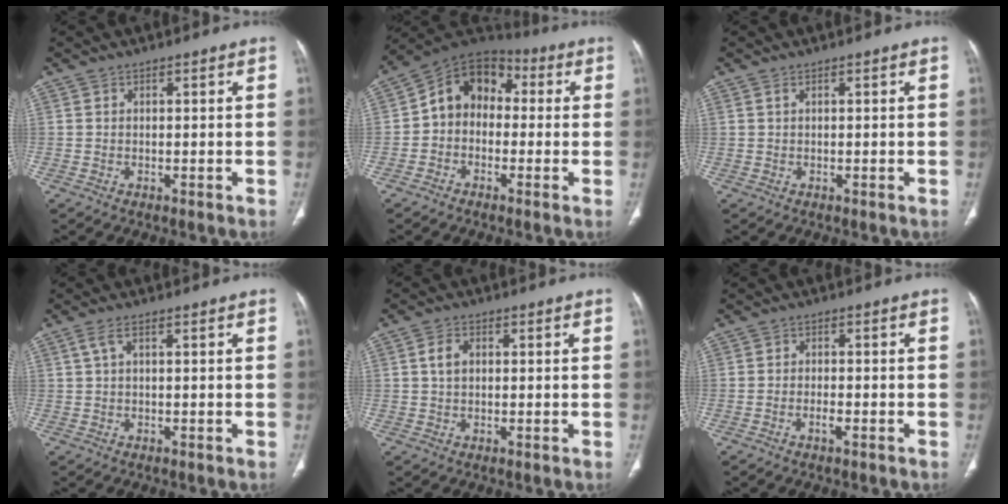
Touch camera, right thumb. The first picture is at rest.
{"total": 10.6, "force": [-0.1, 8.4, 6.5], "torque": [-0.076, 0.043, -0.022]}
{"total": 0.6, "force": [0.3, 0.1, 0.4], "torque": [-0.013, 0.005, 0.009]}
{"total": 1.9, "force": [0.6, 0.5, 1.7], "torque": [-0.049, 0.015, 0.016]}
{"total": 3.4, "force": [0.7, 2.2, 2.4], "torque": [-0.048, 0.005, 0.013]}
{"total": 1.8, "force": [-1.1, 0.7, 1.3], "torque": [-0.026, 0.008, -0.019]}